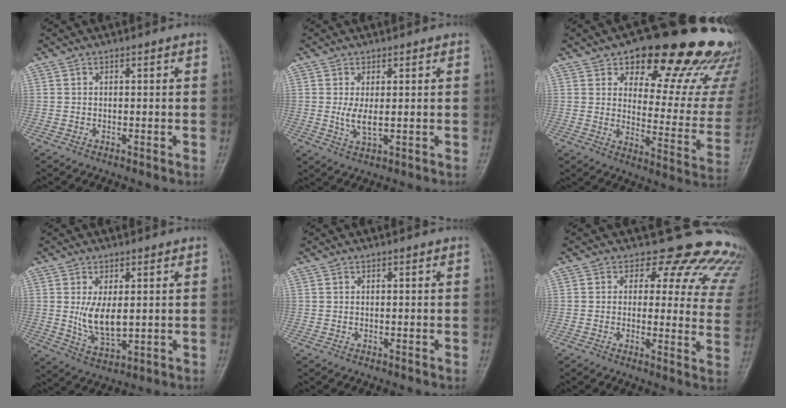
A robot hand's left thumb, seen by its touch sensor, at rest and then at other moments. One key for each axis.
{"total": 3.6, "fx": 0.5, "fy": 1.6, "fz": 3.2, "tx": -0.064, "ty": -0.012, "tz": 0.015}
{"total": 25.5, "fx": 17.1, "fy": 10.2, "fz": 15.9, "tx": -0.153, "ty": -0.087, "tz": 0.219}
{"total": 7.4, "fx": 0.9, "fy": 3.9, "fz": 6.3, "tx": -0.105, "ty": -0.021, "tz": 0.028}
{"total": 0.0}
{"total": 17.3, "fx": 14.0, "fy": 8.1, "fz": 5.9, "tx": -0.014, "ty": -0.089, "tz": 0.125}